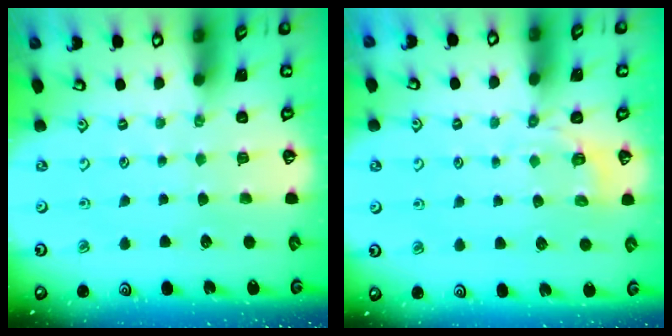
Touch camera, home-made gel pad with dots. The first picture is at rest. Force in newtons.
{"total": 2.8, "press": 2.2, "slide": 1.8}